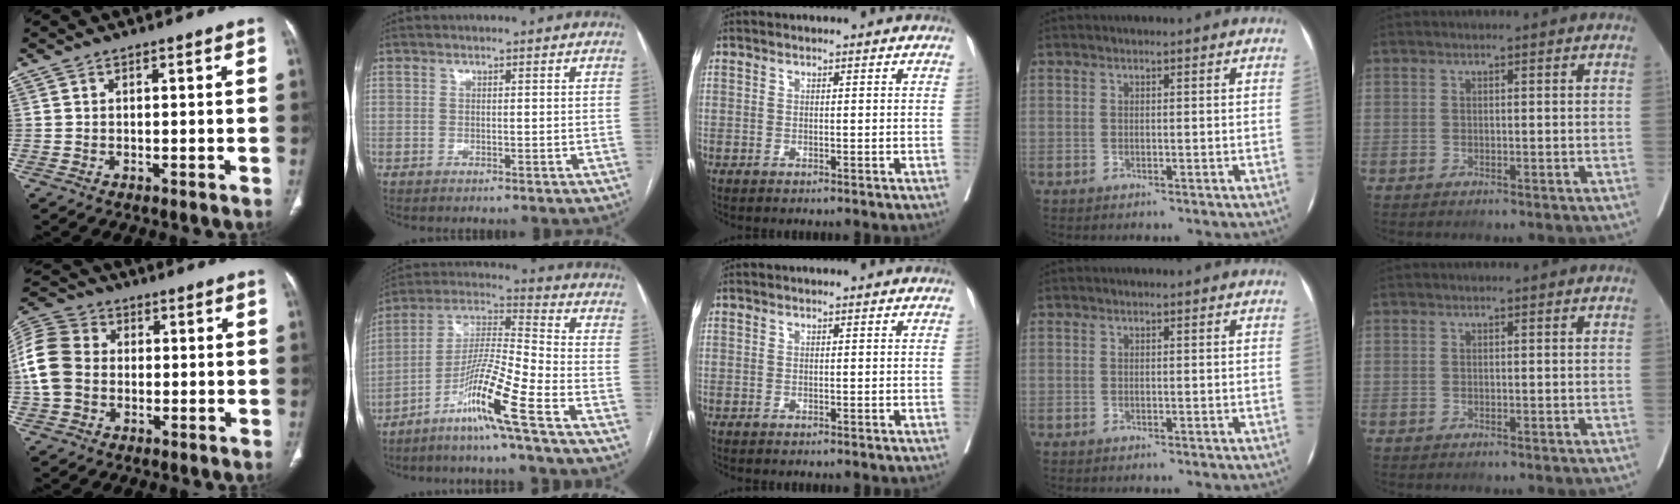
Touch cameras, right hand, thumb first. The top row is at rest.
{"thumb": {"total": 12.0, "force": [-0.2, 9.7, 7.0], "torque": [-0.136, 0.031, -0.014]}, "index": {"total": 12.3, "force": [-7.2, -1.8, 9.8], "torque": [-0.195, -0.016, -0.141]}}